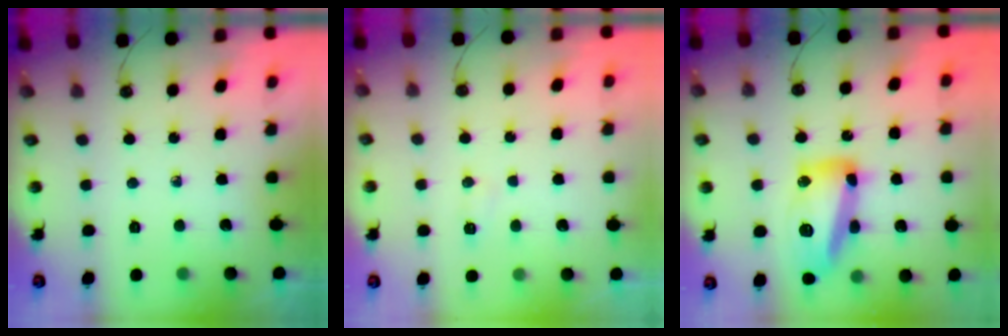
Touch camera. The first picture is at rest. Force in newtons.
{"total": 4.1, "press": 4.0, "slide": 0.5}
{"total": 15.4, "press": 15.4, "slide": 1.0}